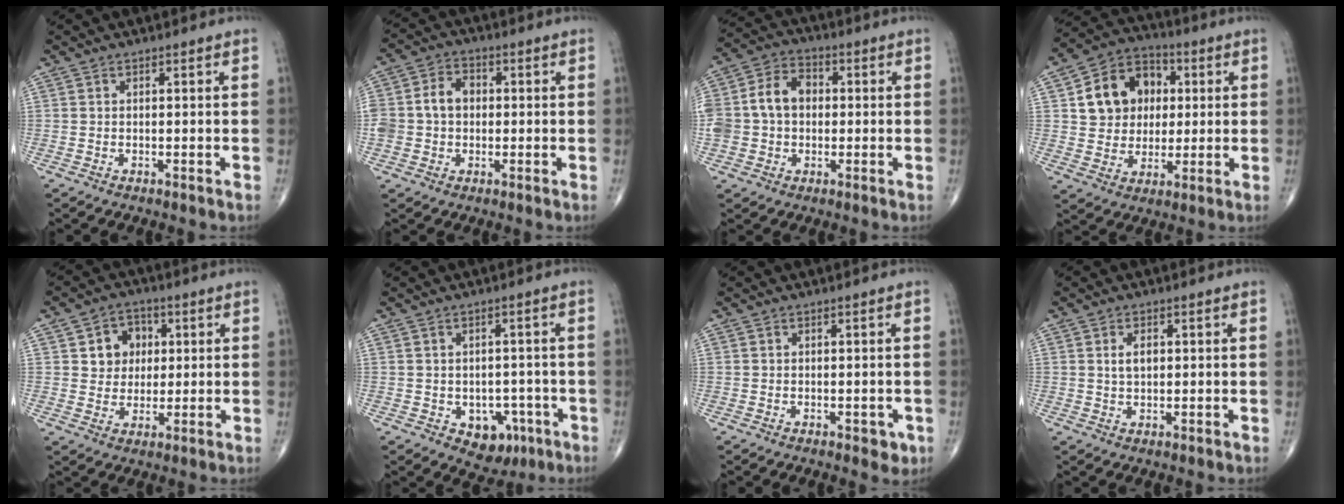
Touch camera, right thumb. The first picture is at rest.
{"total": 8.5, "force": [0.3, 6.7, 5.2], "torque": [-0.090, 0.025, 0.004]}
{"total": 13.0, "force": [0.7, 10.1, 8.1], "torque": [-0.160, 0.034, 0.011]}
{"total": 13.8, "force": [2.9, 11.5, 7.1], "torque": [-0.082, 0.010, 0.049]}
{"total": 7.6, "force": [1.9, 6.5, 3.3], "torque": [-0.013, -0.002, 0.030]}
{"total": 7.1, "force": [-2.7, 5.2, 4.1], "torque": [-0.015, 0.018, -0.025]}
{"total": 2.3, "force": [-0.8, 1.4, 1.6], "torque": [-0.005, 0.000, -0.006]}
{"total": 3.1, "force": [0.8, 1.9, 2.4], "torque": [-0.039, -0.002, 0.016]}